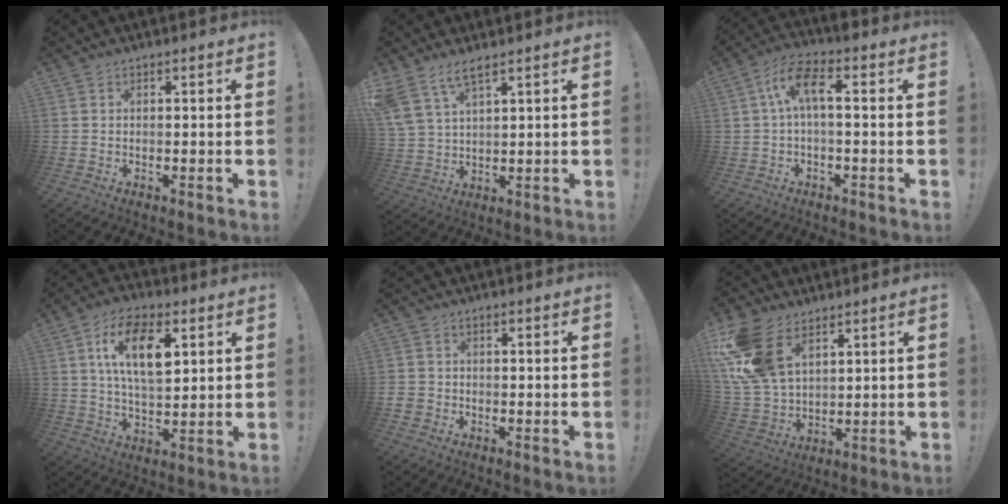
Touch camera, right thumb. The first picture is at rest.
{"total": 7.5, "force": [5.5, 2.6, 4.3], "torque": [-0.091, -0.022, 0.111]}
{"total": 9.1, "force": [1.1, 2.9, 8.6], "torque": [-0.174, 0.008, 0.020]}
{"total": 14.8, "force": [4.9, 7.5, 11.8], "torque": [-0.200, 0.004, 0.085]}
{"total": 2.4, "force": [-1.2, 1.9, 0.8], "torque": [-0.015, 0.008, -0.020]}
{"total": 16.9, "force": [8.1, 10.5, 10.5], "torque": [-0.218, -0.037, 0.156]}